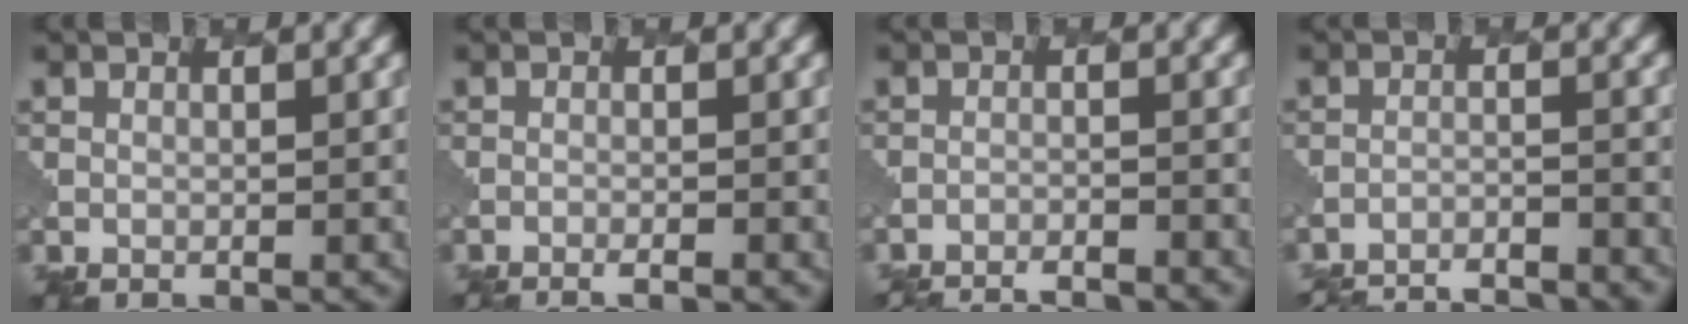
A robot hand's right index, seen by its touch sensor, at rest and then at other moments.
{"total": 2.7, "force": [-2.0, 0.7, 1.6], "torque": [-0.013, 0.008, -0.026]}
{"total": 6.0, "force": [-5.9, 0.8, 0.9], "torque": [-0.007, 0.005, -0.083]}
{"total": 8.8, "force": [-8.7, 1.1, 0.6], "torque": [0.001, 0.000, -0.124]}